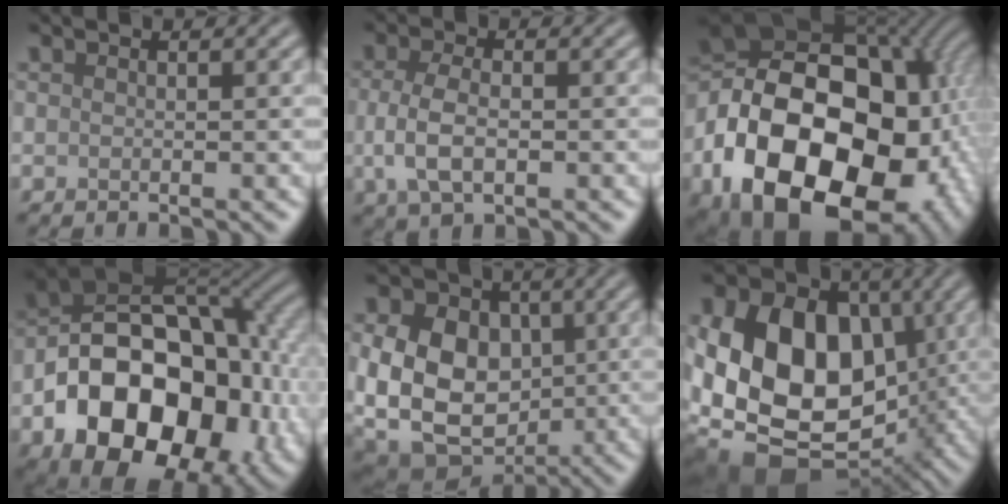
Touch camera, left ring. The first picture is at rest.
{"total": 4.1, "force": [-0.5, 2.1, 3.5], "torque": [-0.082, -0.004, -0.010]}
{"total": 21.8, "force": [-5.9, 14.8, 14.9], "torque": [-0.296, -0.016, -0.088]}
{"total": 19.0, "force": [-5.6, 12.7, 13.0], "torque": [-0.218, -0.033, -0.083]}
{"total": 15.8, "force": [0.7, 12.4, 9.8], "torque": [-0.185, 0.015, -0.005]}
{"total": 16.4, "force": [-0.6, 11.7, 11.4], "torque": [-0.202, -0.004, -0.015]}